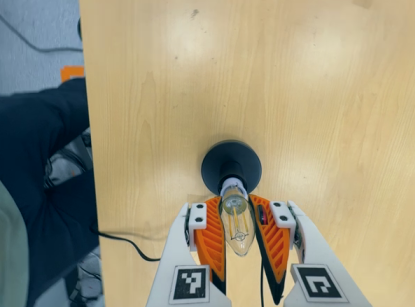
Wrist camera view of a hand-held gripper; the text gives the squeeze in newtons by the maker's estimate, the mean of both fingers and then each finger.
{"total": 23.8, "left": 26.0, "right": 21.6}